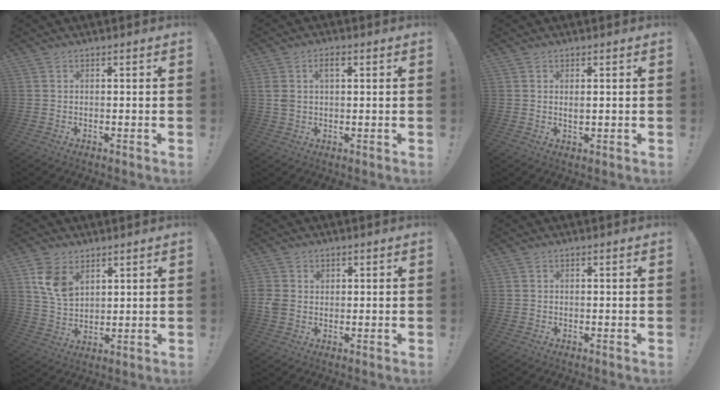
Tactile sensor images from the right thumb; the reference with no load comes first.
{"total": 4.6, "force": [1.6, 2.7, 3.3], "torque": [-0.059, 0.004, 0.027]}
{"total": 1.6, "force": [0.4, 0.5, 1.5], "torque": [-0.019, -0.004, 0.005]}
{"total": 9.7, "force": [4.8, 6.4, 5.5], "torque": [-0.092, -0.013, 0.096]}
{"total": 3.9, "force": [0.6, 3.4, 1.9], "torque": [-0.025, 0.003, 0.014]}
{"total": 0.0}